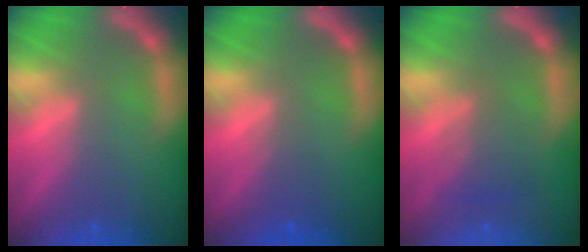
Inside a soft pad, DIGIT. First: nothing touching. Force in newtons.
{"total": 1.4}
{"total": 3.0}